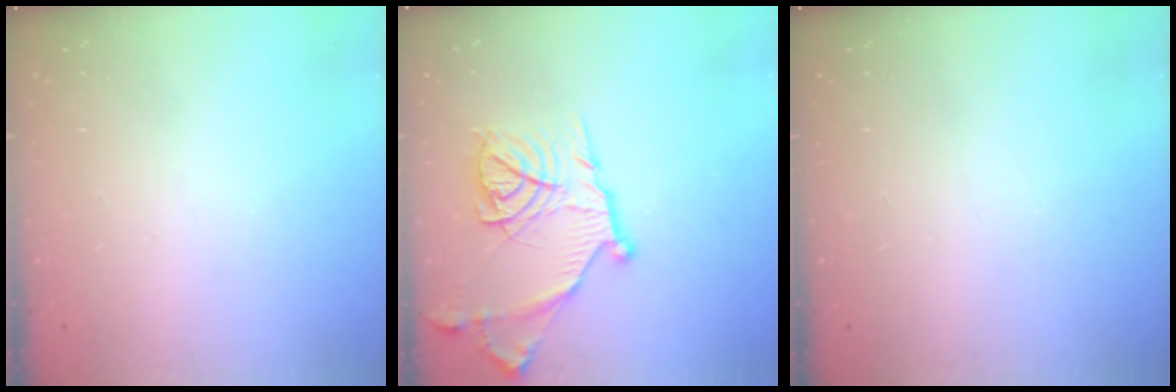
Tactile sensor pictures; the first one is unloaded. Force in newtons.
{"total": 17.5, "press": 17.4, "slide": 1.6}
{"total": 0.0}